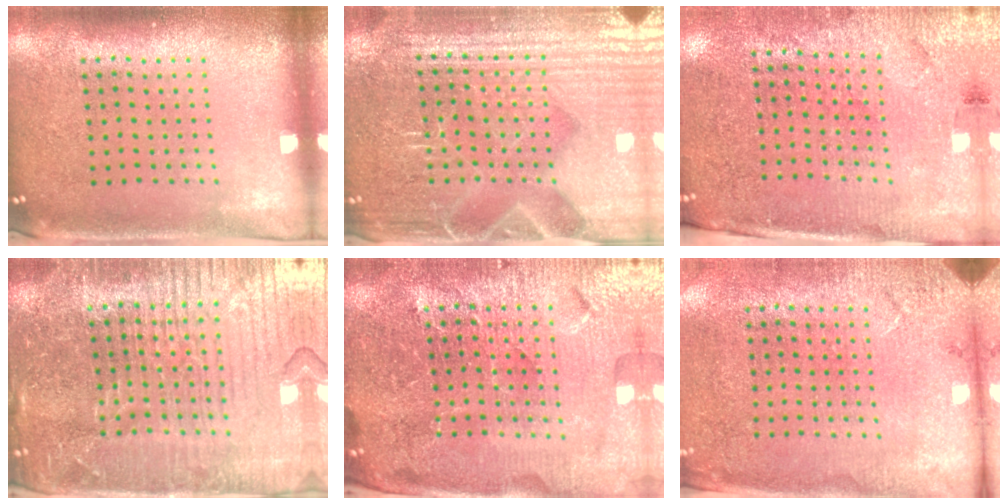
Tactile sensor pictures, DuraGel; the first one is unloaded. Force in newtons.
{"total": 4.7, "press": 4.5, "slide": 1.1}
{"total": 3.1, "press": 2.9, "slide": 1.0}
{"total": 5.7, "press": 5.1, "slide": 2.6}
{"total": 5.4, "press": 5.0, "slide": 2.2}
{"total": 2.6, "press": 2.4, "slide": 1.1}